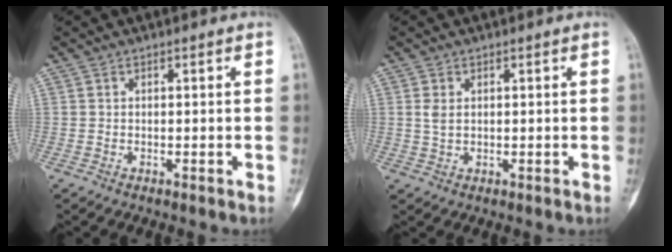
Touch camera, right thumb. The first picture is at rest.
{"total": 2.3, "force": [0.5, 1.5, 1.6], "torque": [-0.033, 0.000, 0.015]}